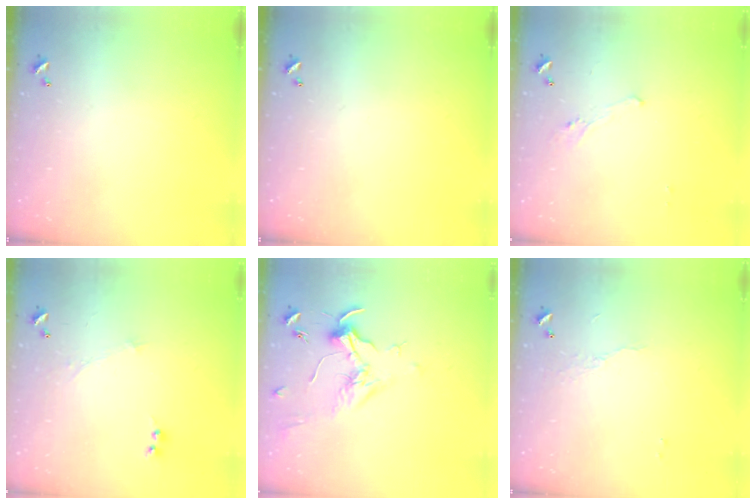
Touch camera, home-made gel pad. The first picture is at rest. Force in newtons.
{"total": 0.0}
{"total": 0.8, "press": 0.4, "slide": 0.7}
{"total": 0.0}
{"total": 1.9, "press": 1.7, "slide": 0.8}
{"total": 4.3, "press": 4.3, "slide": 0.5}